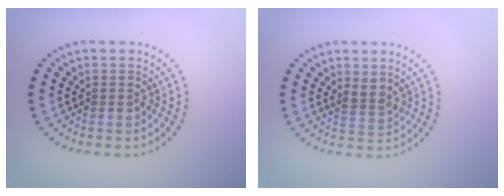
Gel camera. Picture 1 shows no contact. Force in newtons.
{"total": 1.9, "press": 1.3, "slide": 1.3}